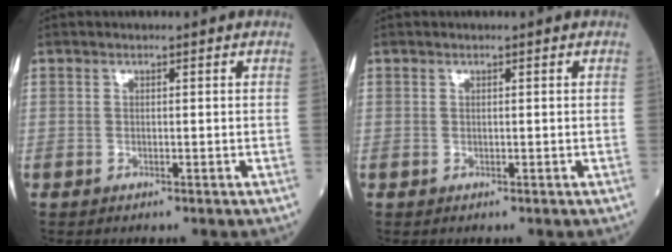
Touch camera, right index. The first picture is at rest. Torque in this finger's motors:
{"motor_torque": [0.00, 0.00, 0.00, 0.00]}